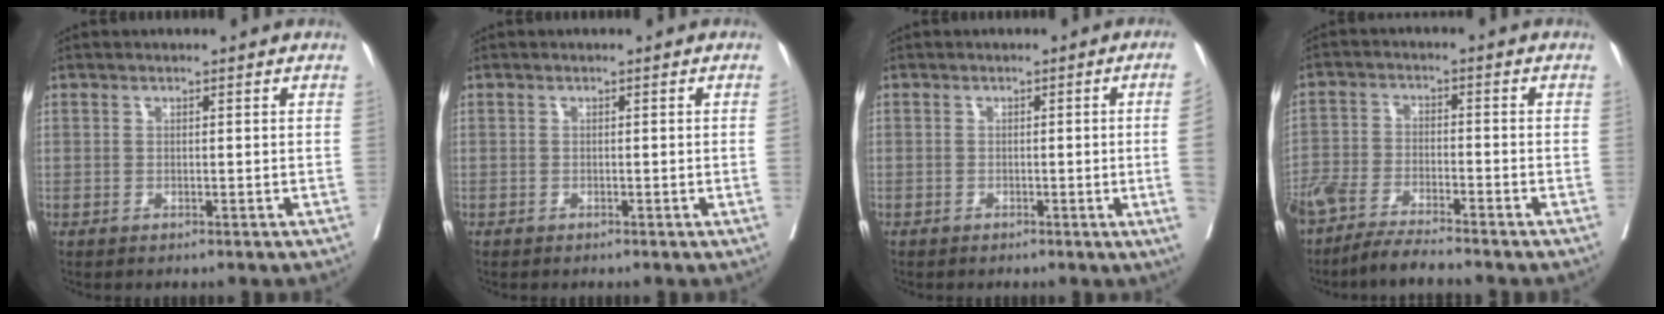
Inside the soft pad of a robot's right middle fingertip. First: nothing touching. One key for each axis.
{"total": 0.6, "fx": -0.1, "fy": -0.3, "fz": 0.5, "tx": -0.001, "ty": 0.001, "tz": -0.003}
{"total": 6.3, "fx": -0.9, "fy": -2.2, "fz": 5.9, "tx": -0.055, "ty": -0.013, "tz": -0.014}
{"total": 9.9, "fx": -8.8, "fy": 0.7, "fz": 4.6, "tx": -0.082, "ty": -0.019, "tz": -0.153}